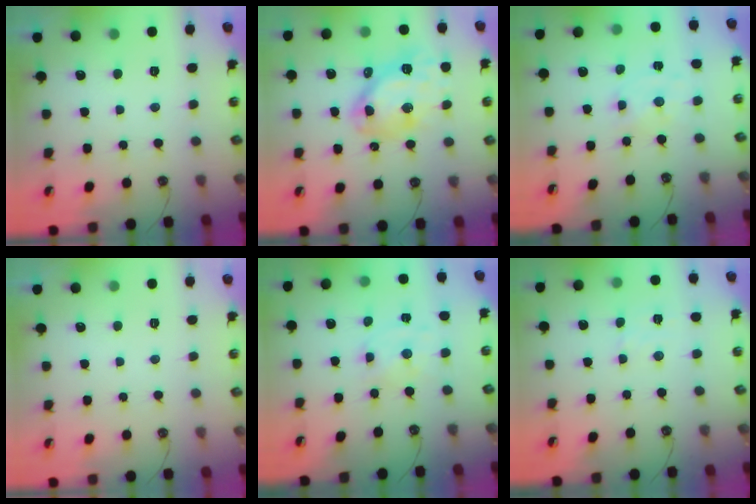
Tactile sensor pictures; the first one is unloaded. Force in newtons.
{"total": 14.3, "press": 14.2, "slide": 1.3}
{"total": 1.6, "press": 1.6, "slide": 0.3}
{"total": 0.0}
{"total": 2.8, "press": 2.7, "slide": 0.7}
{"total": 2.5, "press": 2.5, "slide": 0.4}